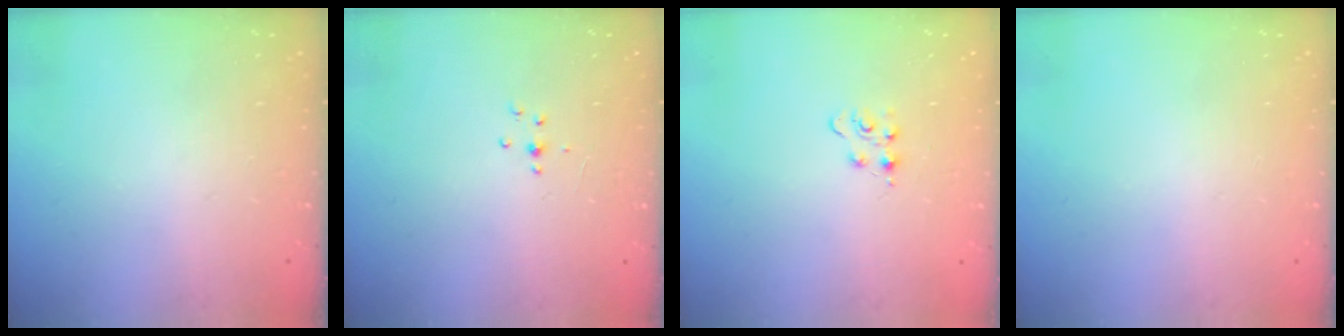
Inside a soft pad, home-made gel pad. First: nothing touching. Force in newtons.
{"total": 3.2, "press": 3.1, "slide": 0.9}
{"total": 4.1, "press": 4.1, "slide": 0.5}
{"total": 0.0}